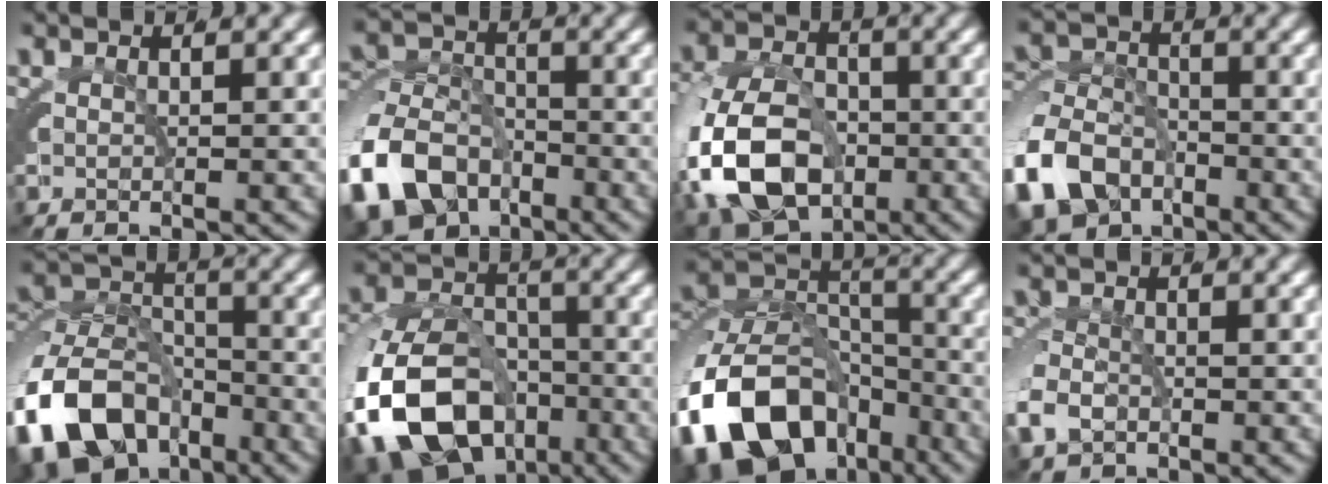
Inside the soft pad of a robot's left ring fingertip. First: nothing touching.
{"total": 9.5, "force": [-4.8, 6.9, 4.3], "torque": [-0.095, -0.042, -0.075]}
{"total": 10.5, "force": [-3.0, 7.5, 6.8], "torque": [-0.150, -0.044, -0.034]}
{"total": 8.0, "force": [-3.8, 6.0, 3.6], "torque": [-0.088, -0.035, -0.061]}
{"total": 11.8, "force": [-5.8, 8.2, 6.1], "torque": [-0.125, -0.050, -0.085]}
{"total": 13.7, "force": [-6.0, 9.6, 7.6], "torque": [-0.168, -0.073, -0.074]}
{"total": 15.0, "force": [-6.7, 10.2, 8.7], "torque": [-0.171, -0.056, -0.093]}
{"total": 2.6, "force": [-1.1, 1.9, 1.5], "torque": [-0.050, -0.012, -0.014]}